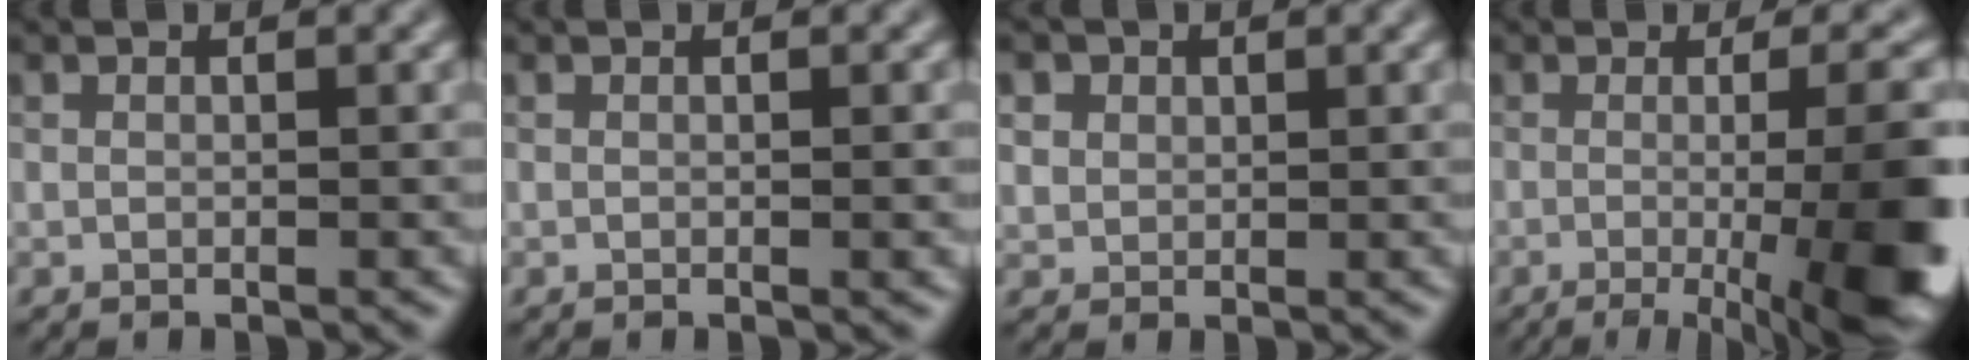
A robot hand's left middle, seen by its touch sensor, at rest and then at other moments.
{"total": 0.9, "force": [0.1, 0.4, 0.9], "torque": [-0.003, 0.001, -0.006]}
{"total": 2.1, "force": [1.3, 1.6, 0.4], "torque": [-0.032, 0.003, 0.040]}
{"total": 13.1, "force": [-2.7, 3.3, 12.3], "torque": [-0.121, -0.001, -0.015]}